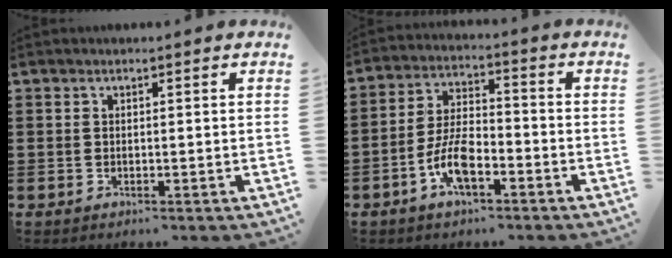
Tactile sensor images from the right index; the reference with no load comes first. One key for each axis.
{"total": 7.5, "fx": -3.6, "fy": 2.9, "fz": 5.9, "tx": -0.139, "ty": -0.004, "tz": -0.072}